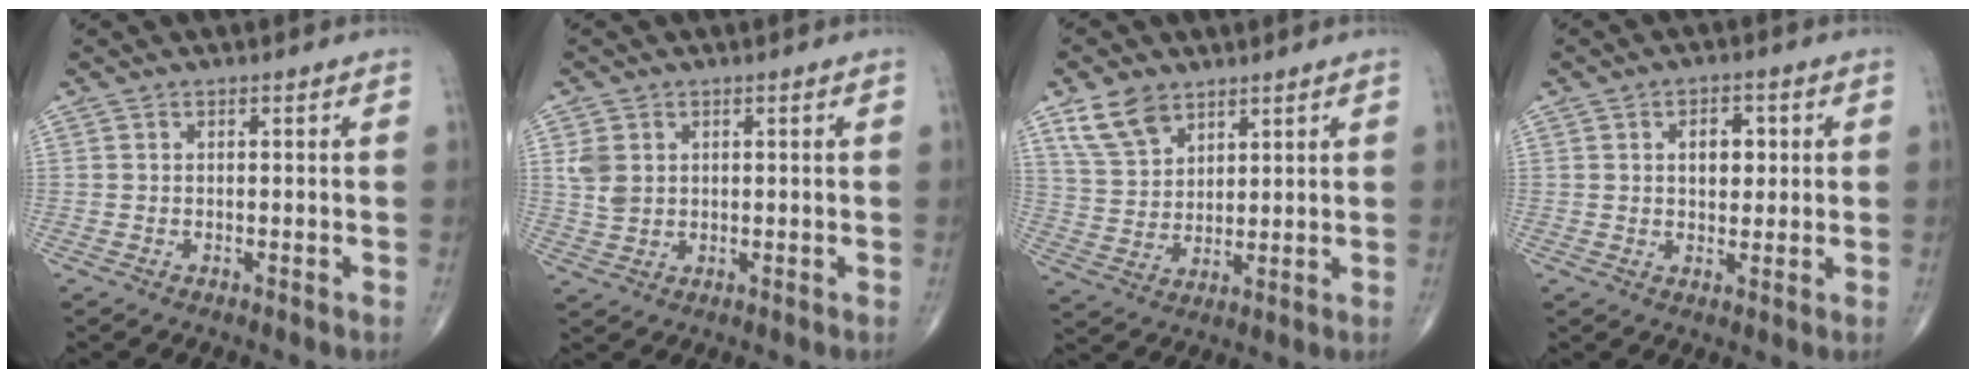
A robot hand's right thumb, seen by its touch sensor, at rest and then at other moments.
{"total": 4.4, "force": [1.1, 3.4, 2.4], "torque": [-0.038, -0.003, 0.029]}
{"total": 8.5, "force": [5.4, 5.2, 4.0], "torque": [-0.061, -0.022, 0.113]}
{"total": 5.5, "force": [1.2, 3.5, 4.0], "torque": [-0.036, 0.000, 0.018]}